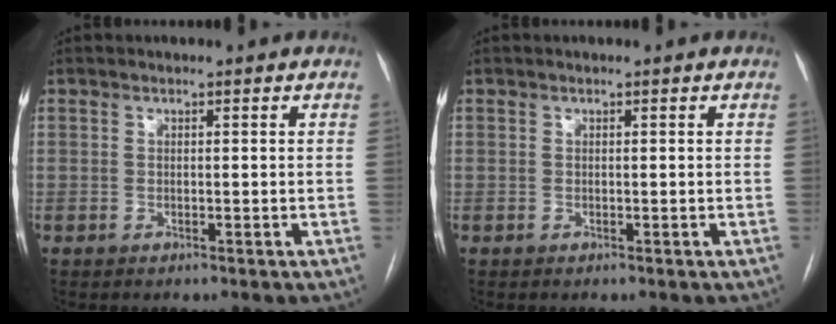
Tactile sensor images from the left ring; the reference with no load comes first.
{"total": 0.0}